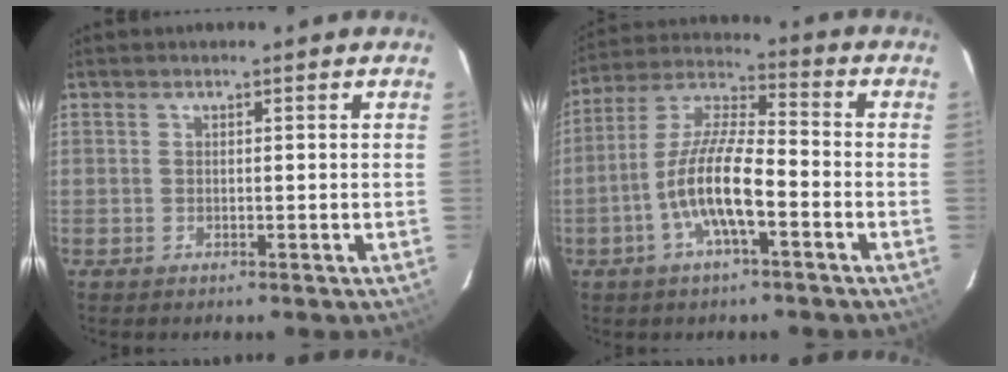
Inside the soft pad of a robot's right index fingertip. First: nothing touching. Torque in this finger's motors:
{"motor_torque": [1.22, -0.92, 1.05, 0.21]}